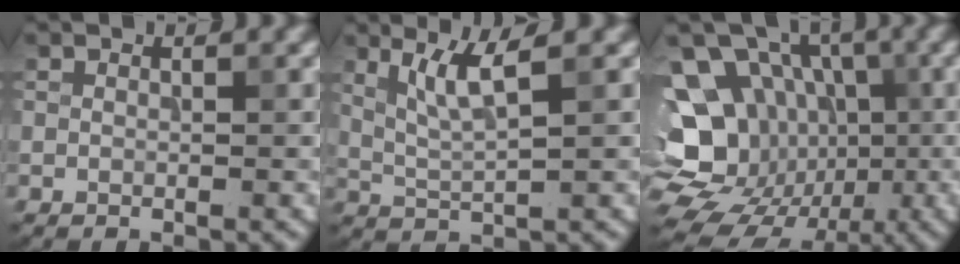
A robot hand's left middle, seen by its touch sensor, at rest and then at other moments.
{"total": 3.6, "force": [1.6, 0.5, 3.2], "torque": [-0.066, -0.004, 0.038]}
{"total": 12.8, "force": [-0.8, 10.6, 7.2], "torque": [-0.111, -0.001, -0.013]}